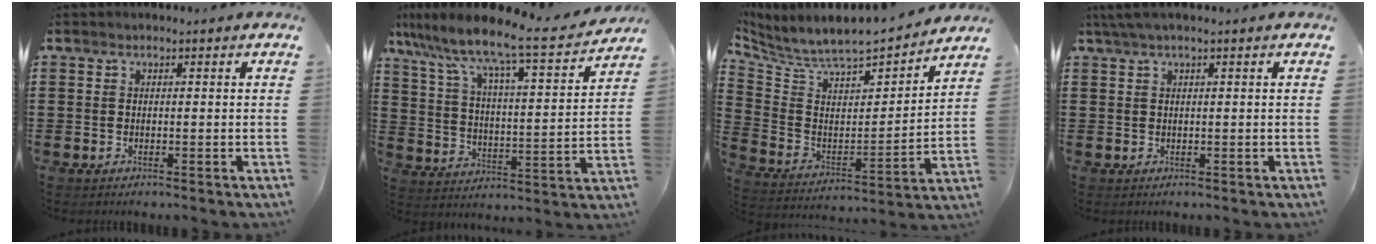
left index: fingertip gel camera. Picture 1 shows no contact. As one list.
[{"total": 8.4, "force": [7.3, 0.1, 4.3], "torque": [-0.116, -0.062, 0.113]}, {"total": 6.4, "force": [6.0, 1.4, 2.0], "torque": [-0.072, -0.058, 0.098]}, {"total": 1.6, "force": [0.5, 0.0, 1.5], "torque": [-0.027, -0.002, 0.011]}]